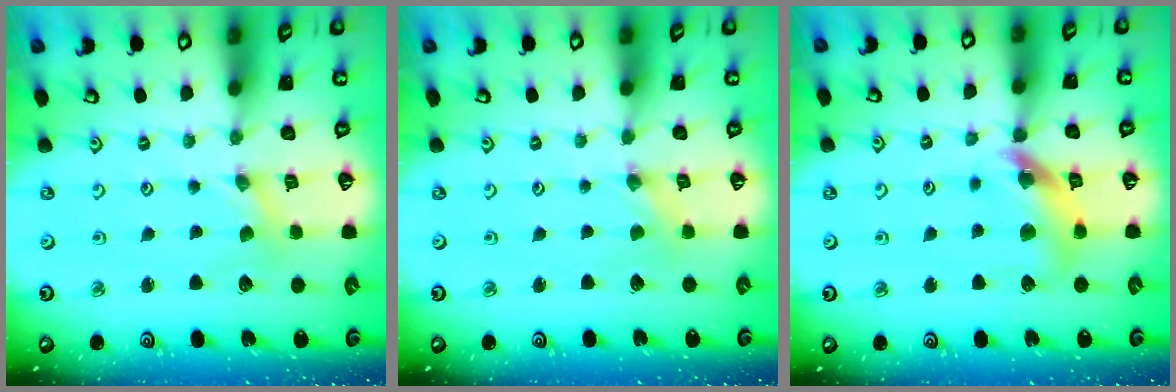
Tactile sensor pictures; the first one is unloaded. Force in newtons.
{"total": 0.0}
{"total": 13.3, "press": 13.2, "slide": 1.6}